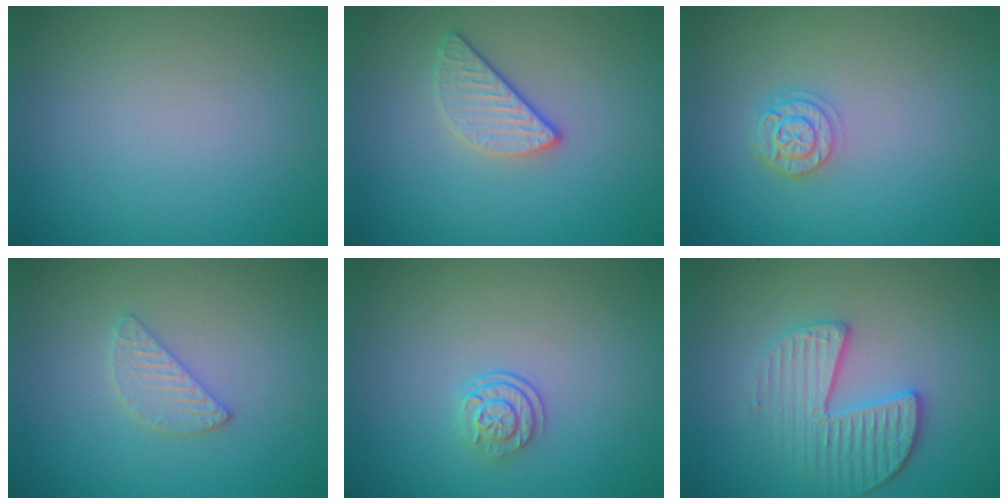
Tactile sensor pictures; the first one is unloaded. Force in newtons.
{"total": 2.5, "press": 2.3, "slide": 1.0}
{"total": 2.4, "press": 2.0, "slide": 1.3}
{"total": 2.0, "press": 2.0, "slide": 0.2}
{"total": 2.3, "press": 1.7, "slide": 1.5}
{"total": 3.5, "press": 3.3, "slide": 1.2}